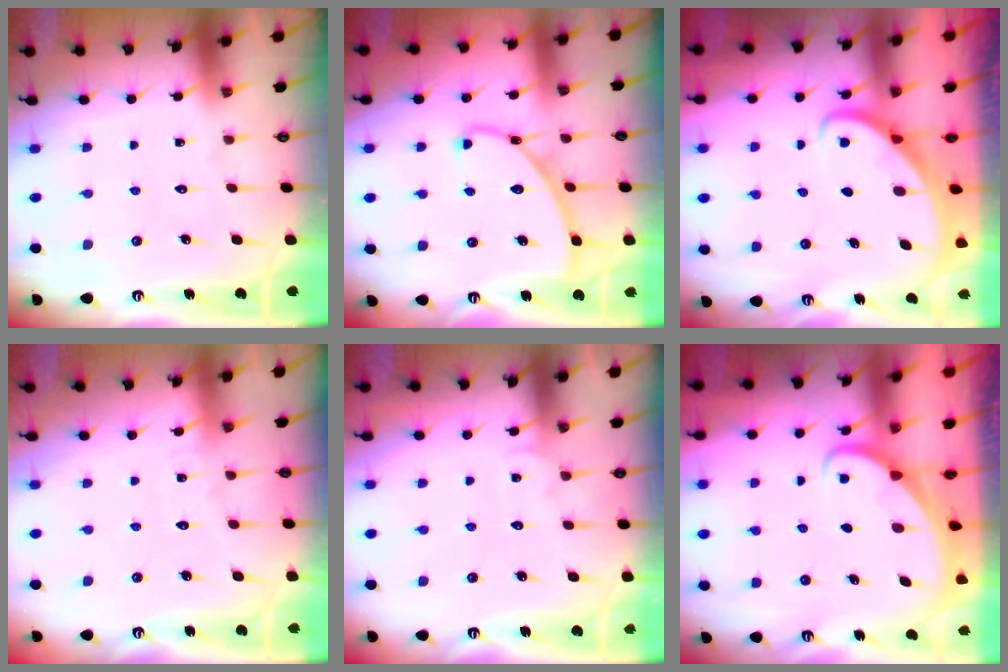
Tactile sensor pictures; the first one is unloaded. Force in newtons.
{"total": 8.2, "press": 8.1, "slide": 0.6}
{"total": 2.8, "press": 2.8, "slide": 0.3}
{"total": 2.9, "press": 2.9, "slide": 0.3}
{"total": 3.4, "press": 3.4, "slide": 0.3}
{"total": 1.6, "press": 1.6, "slide": 0.0}